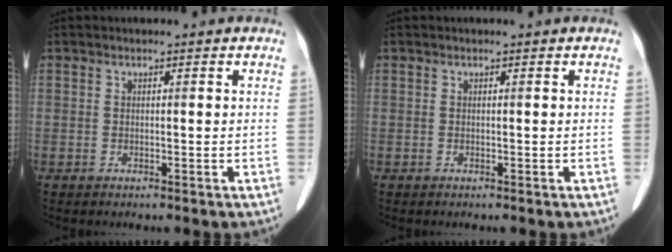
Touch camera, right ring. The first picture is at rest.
{"total": 0.0}